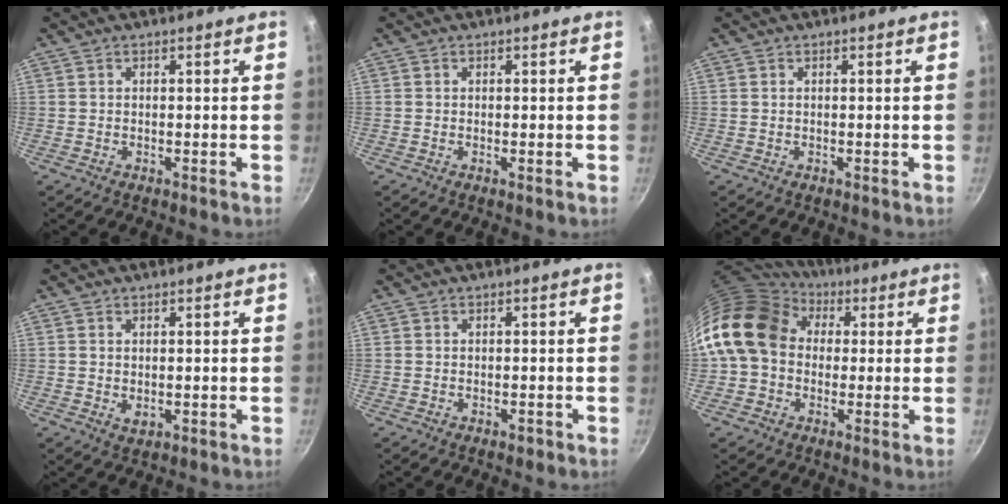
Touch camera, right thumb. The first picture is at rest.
{"total": 0.0}
{"total": 0.0}
{"total": 1.9, "force": [0.3, 1.2, 1.4], "torque": [-0.023, -0.005, 0.007]}
{"total": 1.0, "force": [-0.5, 0.7, 0.5], "torque": [-0.005, 0.004, -0.006]}
{"total": 16.2, "force": [2.6, 12.9, 9.4], "torque": [-0.151, 0.031, 0.032]}